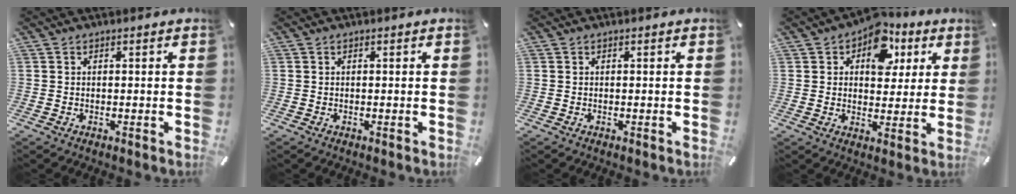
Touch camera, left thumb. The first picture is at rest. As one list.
[{"total": 0.0}, {"total": 0.0}, {"total": 10.9, "force": [4.9, 7.5, 6.1], "torque": [-0.077, -0.018, 0.083]}]